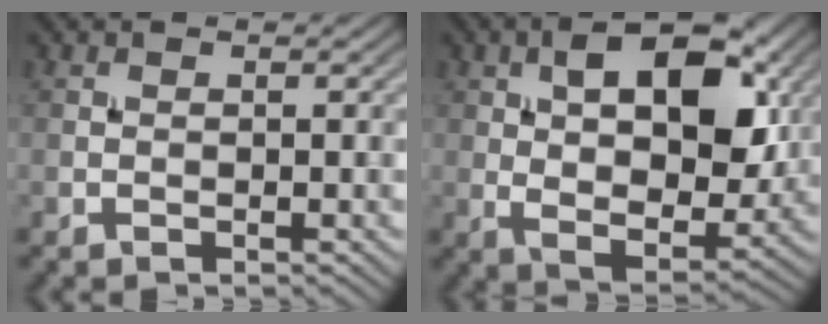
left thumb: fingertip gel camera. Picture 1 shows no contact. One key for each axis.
{"total": 13.9, "fx": 3.7, "fy": 7.6, "fz": 11.1, "tx": -0.169, "ty": -0.002, "tz": 0.062}